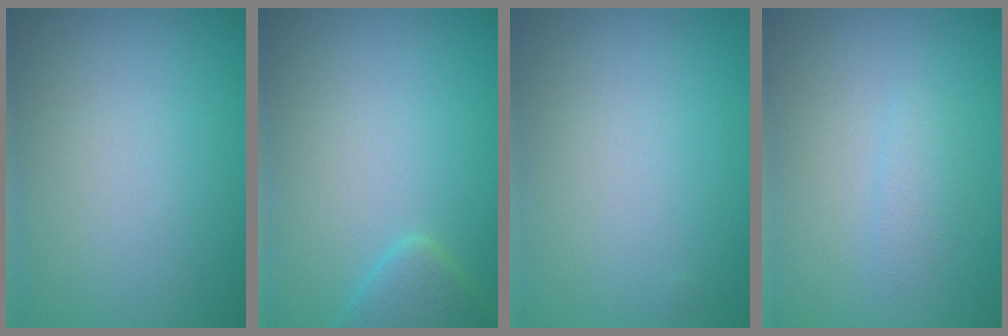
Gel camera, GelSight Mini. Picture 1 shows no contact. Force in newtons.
{"total": 2.3, "press": 2.2, "slide": 0.2}
{"total": 0.0}
{"total": 1.1, "press": 1.1, "slide": 0.1}